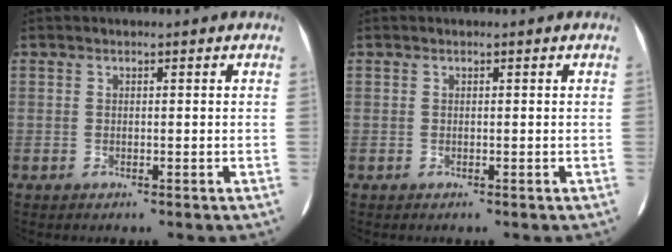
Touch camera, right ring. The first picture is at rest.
{"total": 0.0}